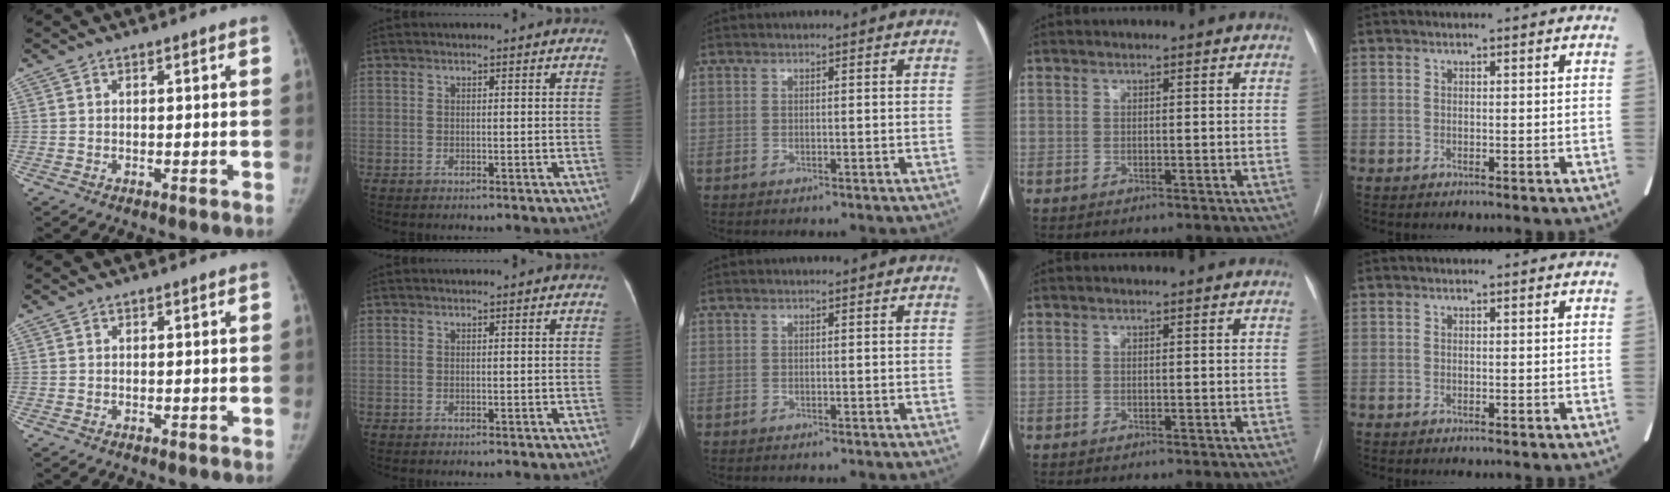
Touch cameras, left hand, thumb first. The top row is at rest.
{}